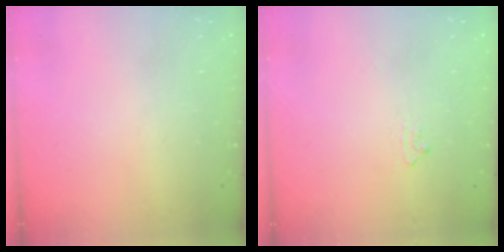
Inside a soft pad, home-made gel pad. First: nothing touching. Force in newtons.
{"total": 4.6, "press": 4.5, "slide": 0.5}